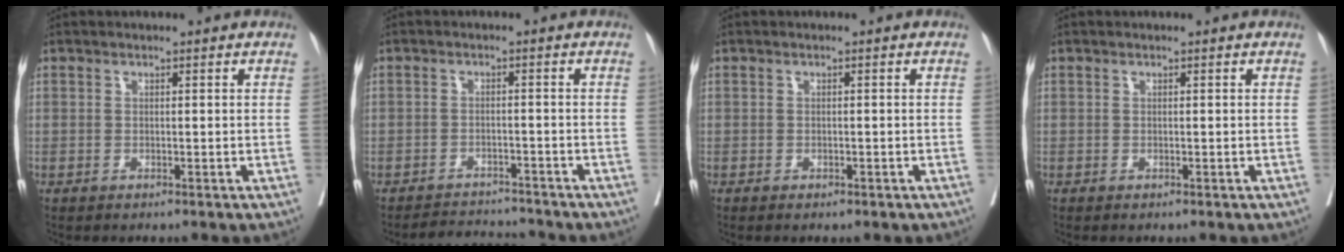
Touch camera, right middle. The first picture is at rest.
{"total": 4.8, "force": [-4.7, 0.8, -0.3], "torque": [0.002, 0.000, -0.075]}
{"total": 1.8, "force": [-1.3, 0.8, 1.0], "torque": [-0.018, -0.005, -0.012]}
{"total": 0.0}